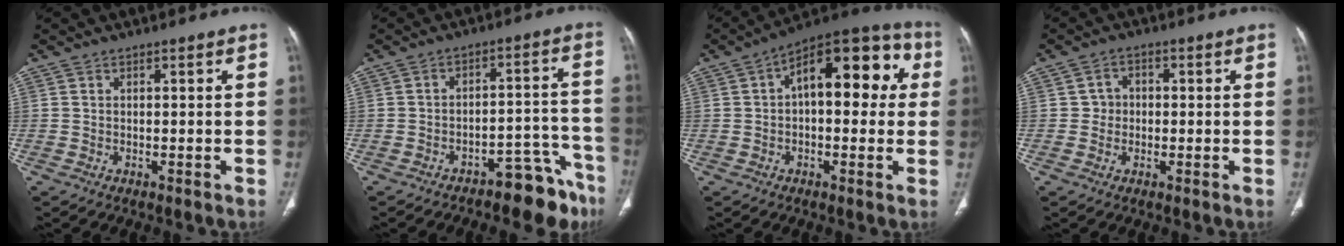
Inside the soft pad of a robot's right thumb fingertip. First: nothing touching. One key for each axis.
{"total": 10.2, "fx": -8.0, "fy": 4.1, "fz": 4.7, "tx": -0.018, "ty": 0.097, "tz": -0.113}
{"total": 17.3, "fx": 3.0, "fy": 8.7, "fz": 14.6, "tx": -0.155, "ty": 0.041, "tz": 0.032}
{"total": 3.2, "fx": -0.2, "fy": 3.1, "fz": 1.1, "tx": 0.003, "ty": 0.009, "tz": -0.010}